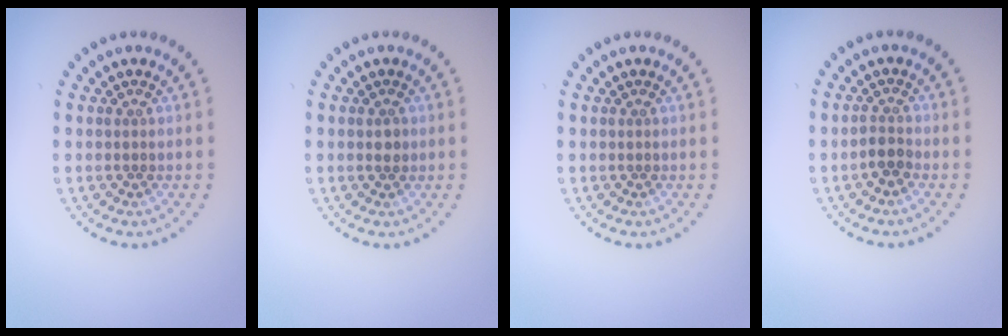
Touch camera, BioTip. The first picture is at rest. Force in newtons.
{"total": 0.8, "press": 0.8, "slide": 0.1}
{"total": 0.0}
{"total": 1.6, "press": 1.3, "slide": 0.9}